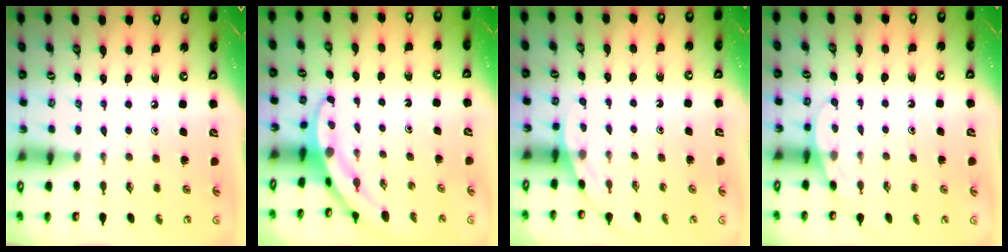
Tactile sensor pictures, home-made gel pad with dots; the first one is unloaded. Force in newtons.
{"total": 3.3, "press": 3.3, "slide": 0.3}
{"total": 2.0, "press": 2.0, "slide": 0.0}
{"total": 3.2, "press": 3.1, "slide": 0.3}